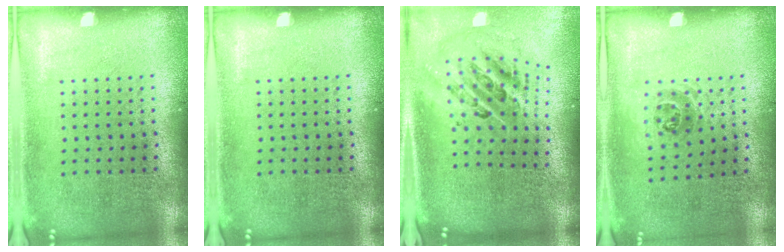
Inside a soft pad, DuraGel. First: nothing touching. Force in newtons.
{"total": 0.0}
{"total": 2.7, "press": 1.8, "slide": 2.0}
{"total": 1.0, "press": 0.7, "slide": 0.7}